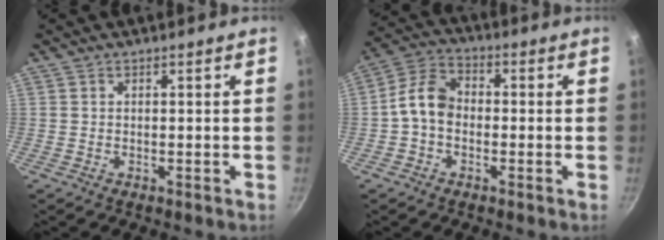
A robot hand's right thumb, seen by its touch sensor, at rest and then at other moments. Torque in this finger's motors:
{"motor_torque": [1.85, 1.82, 1.39, -0.96, 0.49]}